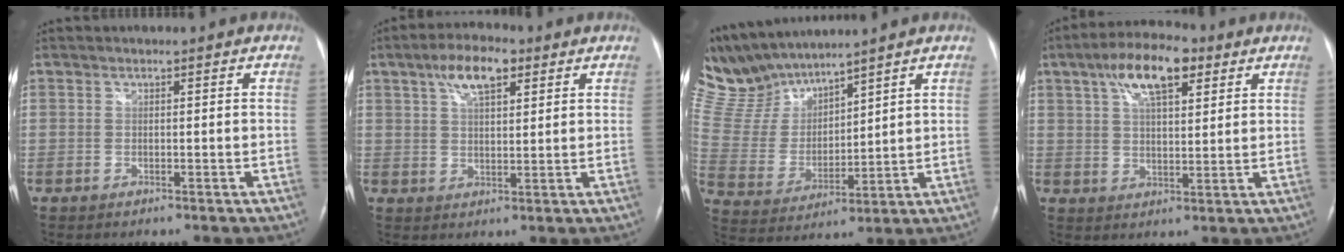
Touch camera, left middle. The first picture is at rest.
{"total": 7.4, "force": [4.0, 2.7, 5.6], "torque": [-0.108, 0.016, 0.070]}
{"total": 11.3, "force": [10.8, 2.0, 2.5], "torque": [-0.078, 0.014, 0.235]}
{"total": 10.9, "force": [5.7, 3.8, 8.5], "torque": [-0.154, 0.023, 0.097]}